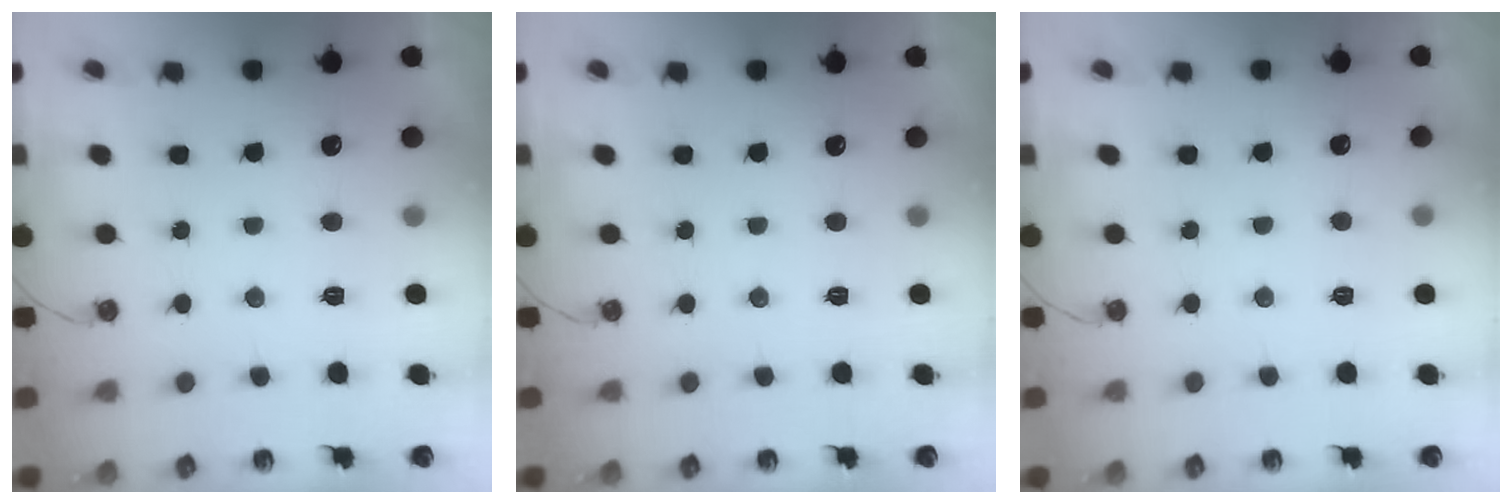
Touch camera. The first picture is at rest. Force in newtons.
{"total": 0.0}
{"total": 2.0, "press": 1.9, "slide": 0.5}